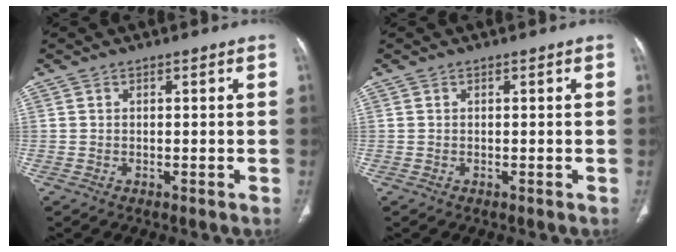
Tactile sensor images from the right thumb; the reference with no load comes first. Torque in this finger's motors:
{"motor_torque": [0.00, 0.00, 0.11, 0.13, 0.00]}